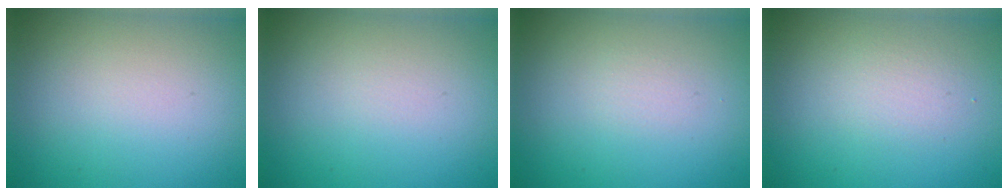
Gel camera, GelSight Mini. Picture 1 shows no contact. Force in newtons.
{"total": 0.0}
{"total": 0.6, "press": 0.6, "slide": 0.1}
{"total": 1.5, "press": 1.5, "slide": 0.1}